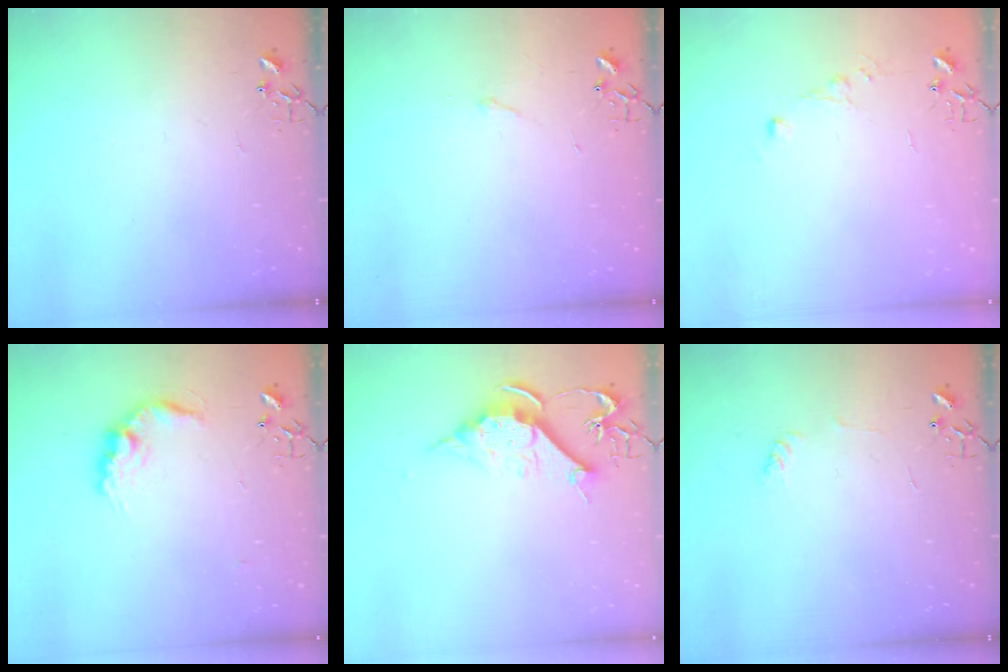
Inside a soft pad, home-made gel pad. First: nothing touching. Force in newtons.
{"total": 2.9, "press": 2.9, "slide": 0.5}
{"total": 4.4, "press": 4.4, "slide": 0.5}
{"total": 11.9, "press": 11.9, "slide": 0.7}
{"total": 11.7, "press": 11.7, "slide": 0.9}
{"total": 3.7, "press": 3.7, "slide": 0.5}